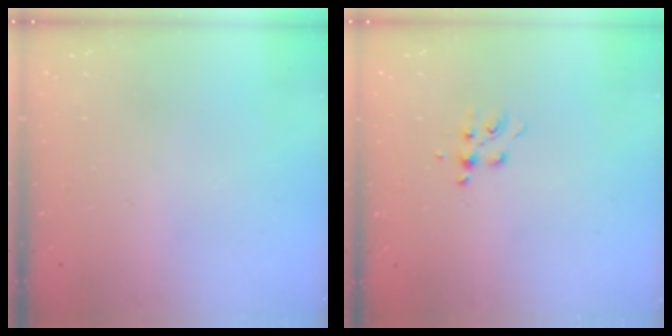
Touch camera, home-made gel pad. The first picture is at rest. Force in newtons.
{"total": 6.3, "press": 6.3, "slide": 0.7}